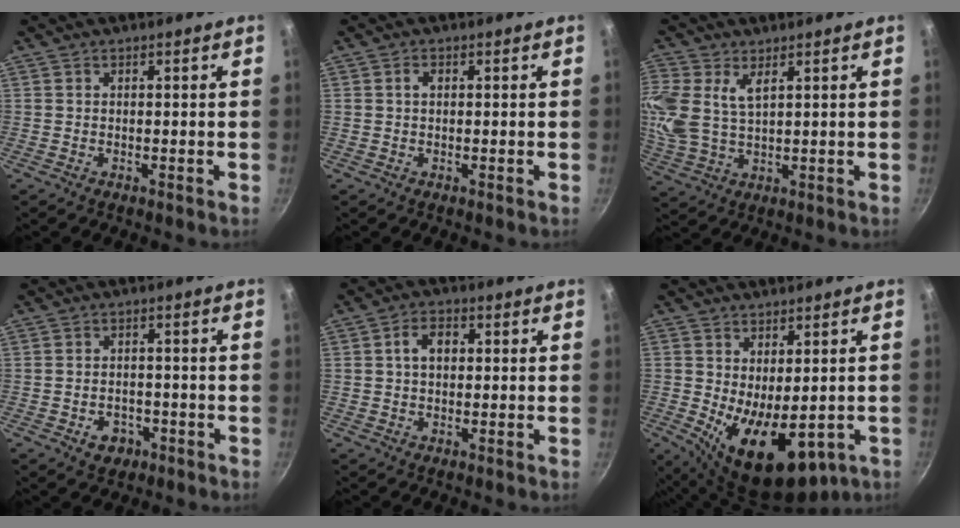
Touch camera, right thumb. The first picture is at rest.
{"total": 1.3, "force": [0.2, 0.9, 0.9], "torque": [-0.016, 0.005, 0.002]}
{"total": 10.3, "force": [4.0, 5.9, 7.4], "torque": [-0.167, -0.009, 0.084]}
{"total": 4.4, "force": [-2.0, 3.3, 2.1], "torque": [-0.020, 0.019, -0.022]}
{"total": 4.6, "force": [0.6, 3.2, 3.3], "torque": [-0.041, 0.012, 0.005]}
{"total": 13.9, "force": [-2.5, 7.3, 11.5], "torque": [-0.145, -0.029, -0.014]}